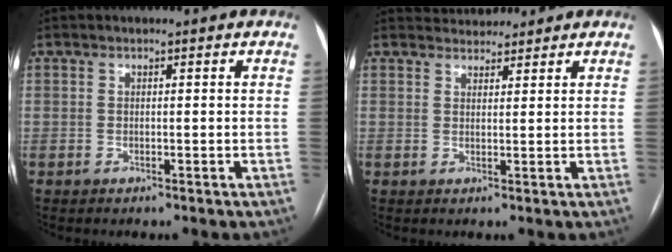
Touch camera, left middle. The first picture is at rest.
{"total": 3.7, "force": [3.5, 1.0, 0.1], "torque": [-0.002, 0.022, 0.056]}